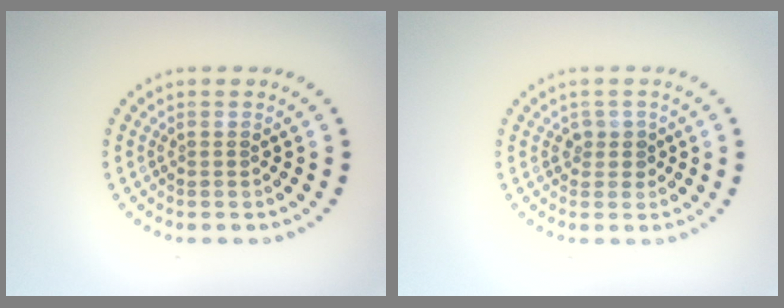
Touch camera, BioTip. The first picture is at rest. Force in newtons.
{"total": 1.5, "press": 1.2, "slide": 0.8}